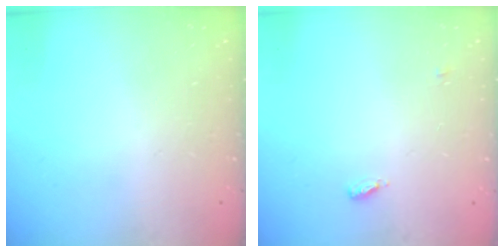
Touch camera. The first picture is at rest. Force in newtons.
{"total": 4.6, "press": 4.5, "slide": 0.7}